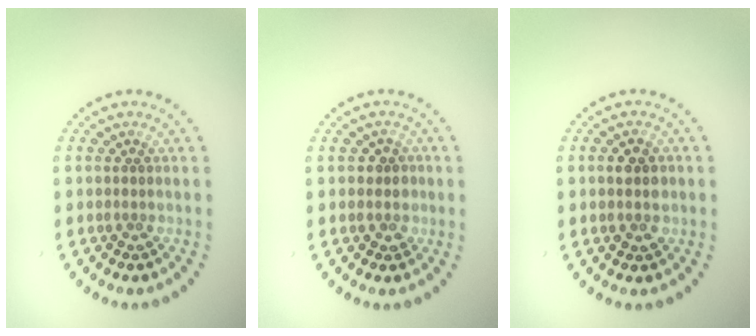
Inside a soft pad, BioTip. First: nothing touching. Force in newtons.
{"total": 1.2, "press": 1.0, "slide": 0.7}
{"total": 2.8, "press": 2.8, "slide": 0.1}